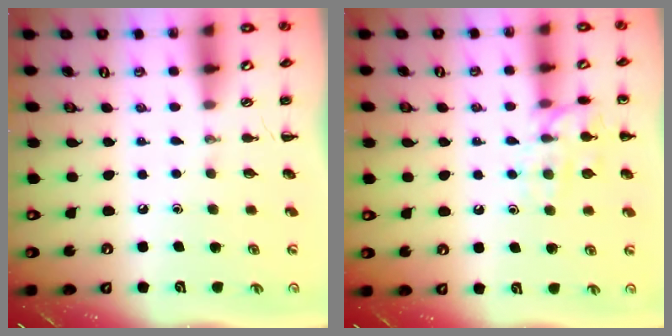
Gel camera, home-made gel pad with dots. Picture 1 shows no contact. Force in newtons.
{"total": 12.0, "press": 11.9, "slide": 0.5}